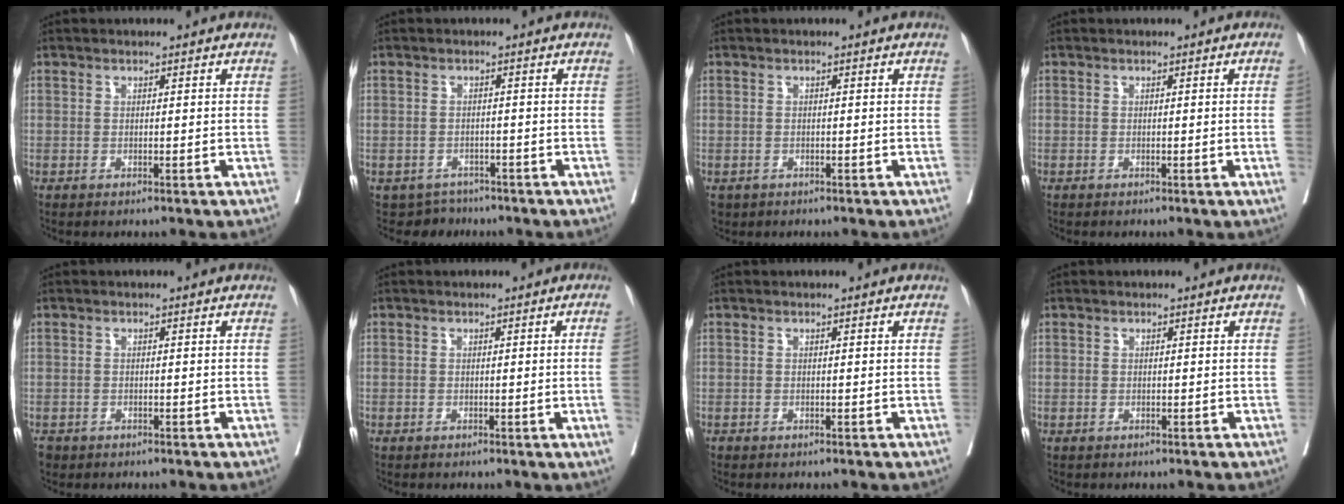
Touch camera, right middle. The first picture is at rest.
{"total": 3.6, "force": [-2.9, 2.2, -0.6], "torque": [0.012, 0.004, -0.045]}
{"total": 1.6, "force": [-1.0, 1.3, 0.3], "torque": [-0.009, 0.000, -0.012]}
{"total": 1.3, "force": [-0.1, -0.6, 1.1], "torque": [-0.008, 0.000, -0.001]}
{"total": 1.8, "force": [-1.3, 1.2, 0.3], "torque": [-0.010, 0.000, -0.024]}
{"total": 2.8, "force": [-0.3, -1.2, 2.6], "torque": [-0.033, -0.004, 0.000]}
{"total": 0.0}
{"total": 0.0}